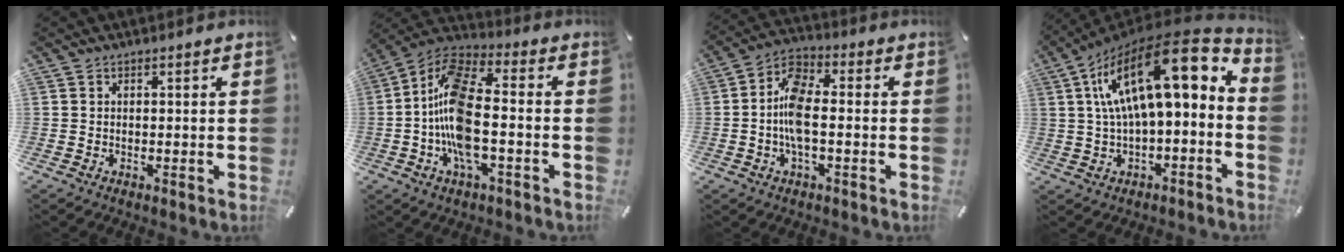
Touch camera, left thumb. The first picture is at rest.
{"total": 14.5, "force": [-3.3, 6.4, 12.6], "torque": [-0.275, 0.001, -0.064]}
{"total": 9.1, "force": [-1.5, 4.4, 7.8], "torque": [-0.167, 0.004, -0.027]}
{"total": 21.5, "force": [6.1, 8.6, 18.8], "torque": [-0.321, -0.035, 0.096]}